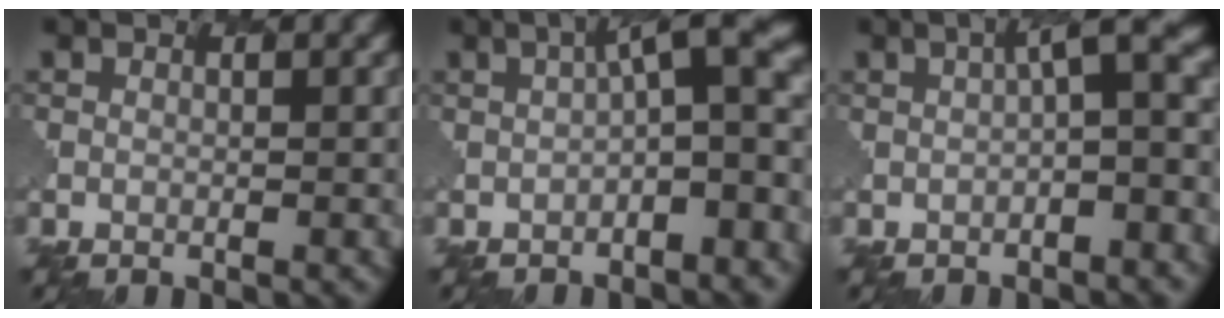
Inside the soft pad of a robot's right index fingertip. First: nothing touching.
{"total": 5.6, "force": [-0.5, 1.6, 5.4], "torque": [-0.062, 0.016, -0.018]}
{"total": 4.9, "force": [-0.2, 1.2, 4.8], "torque": [-0.058, 0.016, -0.008]}